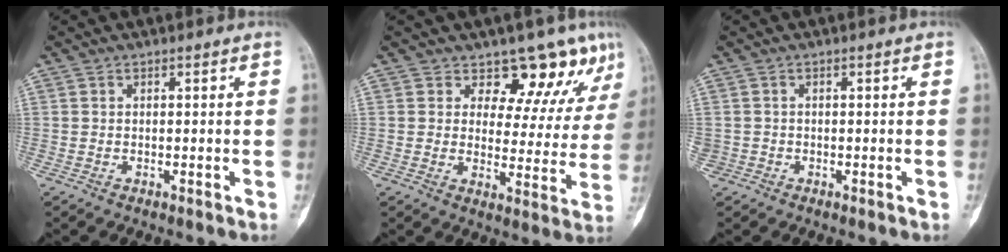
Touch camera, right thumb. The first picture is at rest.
{"total": 10.8, "force": [8.5, 5.5, 4.0], "torque": [-0.005, -0.052, 0.094]}
{"total": 1.3, "force": [-0.5, 1.2, 0.3], "torque": [-0.006, 0.008, -0.009]}